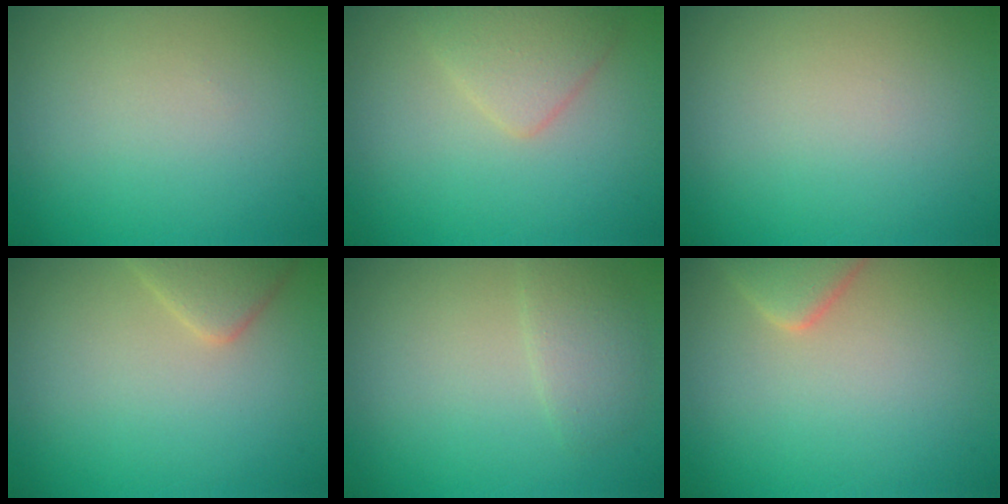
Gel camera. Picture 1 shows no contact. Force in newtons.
{"total": 2.4, "press": 2.4, "slide": 0.1}
{"total": 0.0}
{"total": 2.6, "press": 2.6, "slide": 0.2}
{"total": 1.9, "press": 1.9, "slide": 0.1}
{"total": 3.0, "press": 2.9, "slide": 0.3}